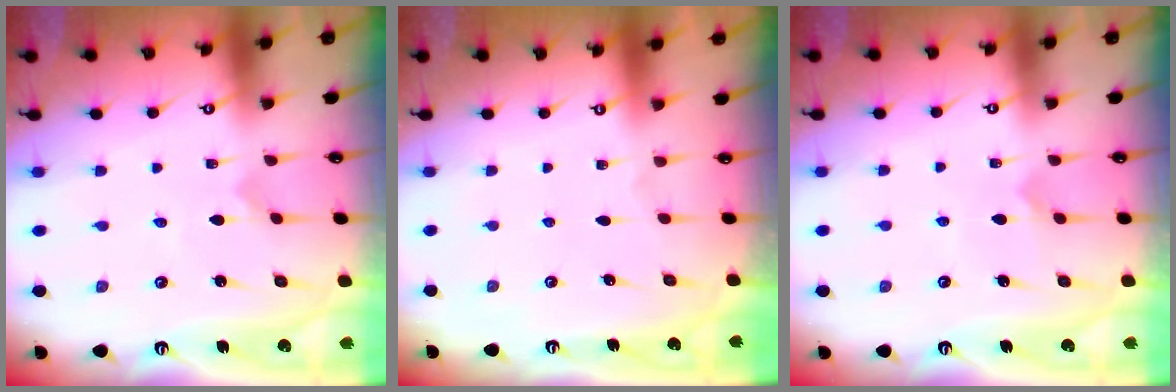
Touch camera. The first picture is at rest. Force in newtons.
{"total": 0.0}
{"total": 5.5, "press": 5.5, "slide": 0.5}